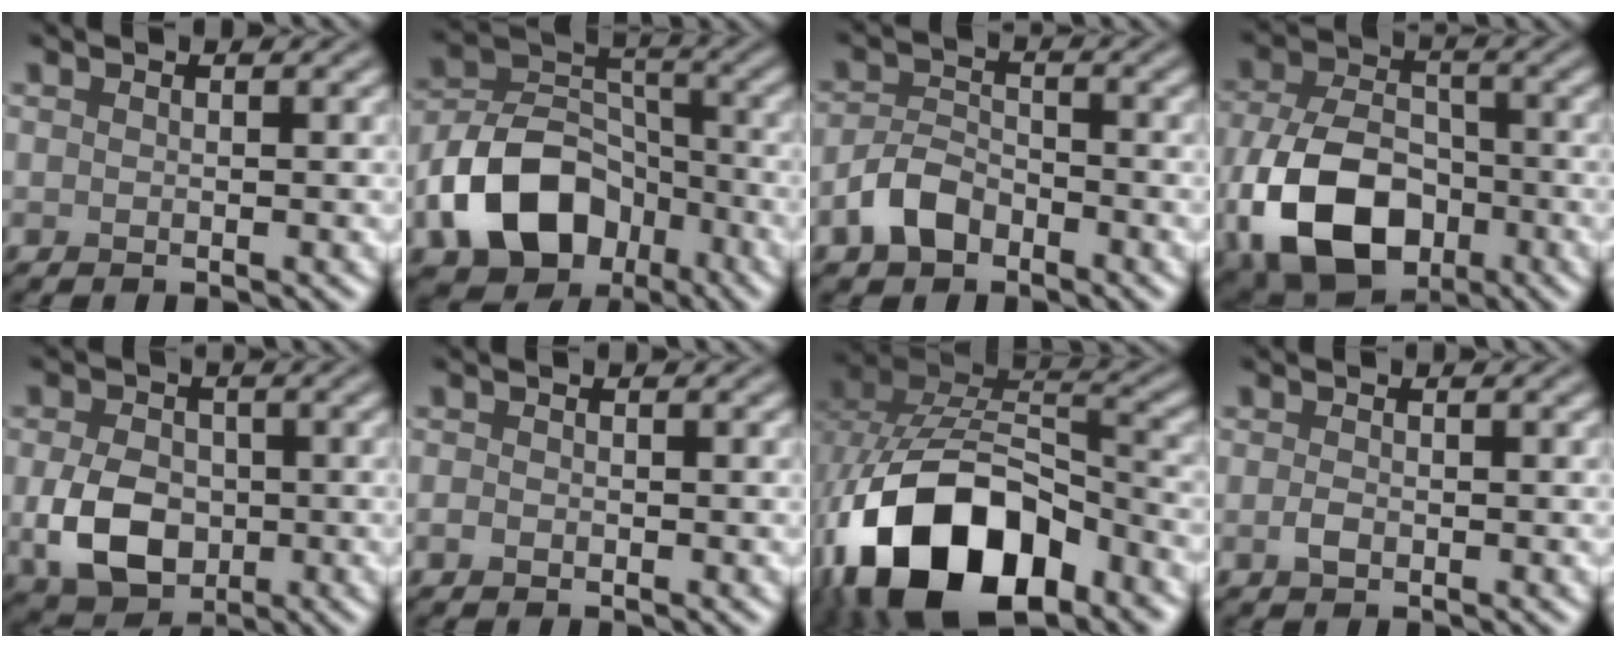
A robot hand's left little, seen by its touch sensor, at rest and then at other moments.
{"total": 10.0, "force": [-4.5, 7.0, 5.5], "torque": [-0.098, 0.000, -0.090]}
{"total": 3.3, "force": [-2.1, 1.9, 1.7], "torque": [-0.033, 0.007, -0.048]}
{"total": 11.7, "force": [-4.2, 7.7, 7.8], "torque": [-0.172, -0.022, -0.079]}
{"total": 6.2, "force": [-1.1, 4.6, 4.1], "torque": [-0.086, -0.009, -0.024]}
{"total": 0.6, "force": [-0.3, 0.4, 0.4], "torque": [-0.006, -0.003, -0.007]}
{"total": 15.6, "force": [-7.2, 8.9, 10.6], "torque": [-0.194, -0.014, -0.126]}
{"total": 1.1, "force": [-0.3, 0.6, 0.8], "torque": [-0.019, -0.002, -0.008]}